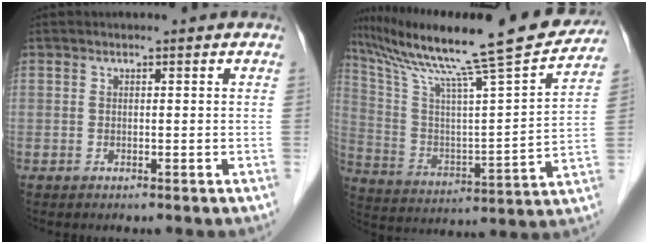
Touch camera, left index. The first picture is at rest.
{"total": 25.2, "force": [21.2, 0.9, 13.5], "torque": [-0.237, -0.024, 0.325]}